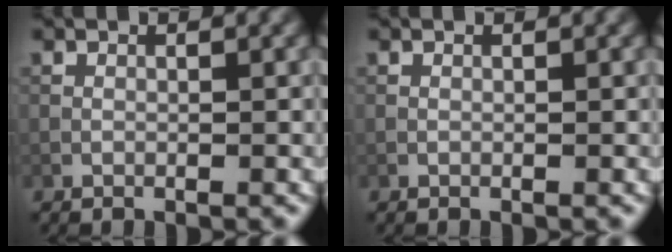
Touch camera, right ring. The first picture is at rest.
{"total": 0.0}